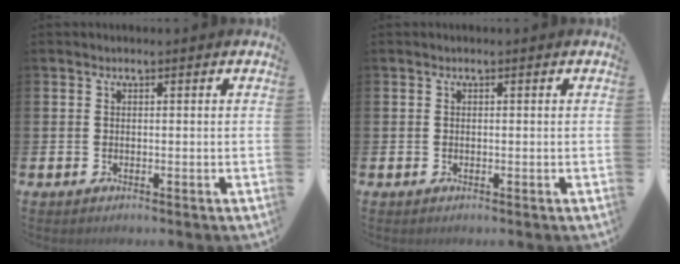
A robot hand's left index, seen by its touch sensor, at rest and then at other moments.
{"total": 0.0}